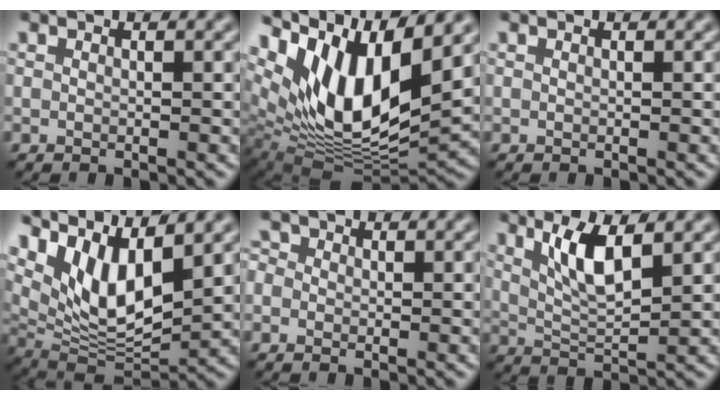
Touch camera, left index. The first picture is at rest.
{"total": 13.4, "force": [5.4, 5.9, 10.7], "torque": [-0.205, 0.006, 0.107]}
{"total": 0.0}
{"total": 9.6, "force": [4.7, 3.9, 7.4], "torque": [-0.151, -0.004, 0.095]}
{"total": 1.2, "force": [-0.1, 1.2, 0.3], "torque": [-0.004, 0.008, -0.014]}
{"total": 4.5, "force": [1.8, 1.3, 3.9], "torque": [-0.081, -0.006, 0.042]}